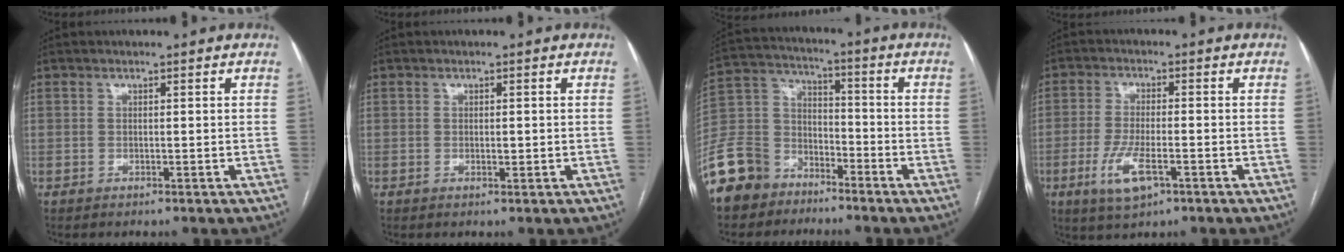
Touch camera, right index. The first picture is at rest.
{"total": 1.0, "force": [-0.1, 0.4, 0.9], "torque": [-0.014, -0.001, -0.001]}
{"total": 14.6, "force": [-10.6, 8.9, 4.5], "torque": [-0.124, 0.019, -0.201]}
{"total": 6.9, "force": [-3.0, 2.0, 5.9], "torque": [-0.121, -0.011, -0.049]}